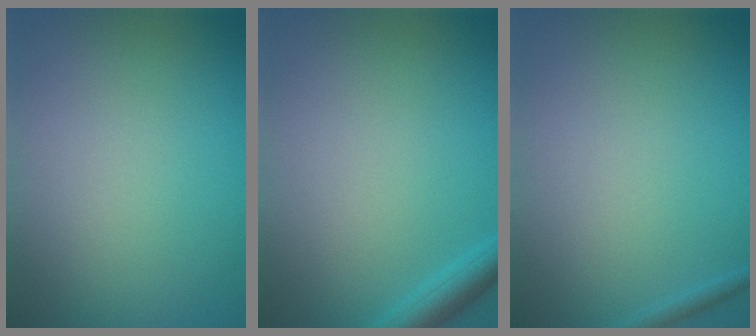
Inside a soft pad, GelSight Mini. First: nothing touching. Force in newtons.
{"total": 2.4, "press": 2.4, "slide": 0.2}
{"total": 0.8, "press": 0.8, "slide": 0.0}